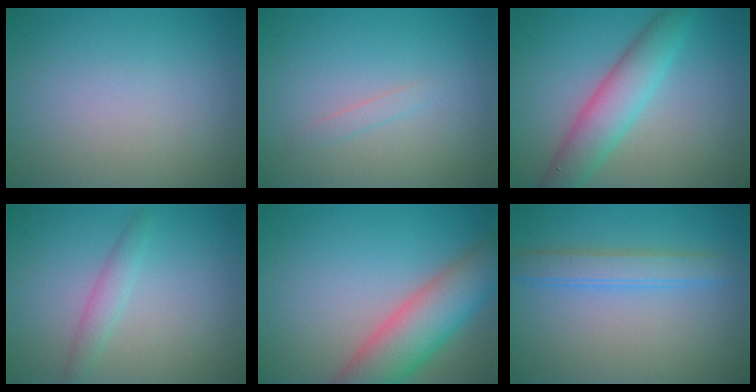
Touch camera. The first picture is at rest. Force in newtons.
{"total": 0.8, "press": 0.8, "slide": 0.1}
{"total": 5.1, "press": 5.1, "slide": 0.0}
{"total": 1.7, "press": 1.7, "slide": 0.1}
{"total": 7.7, "press": 7.7, "slide": 0.4}
{"total": 2.8, "press": 2.8, "slide": 0.0}